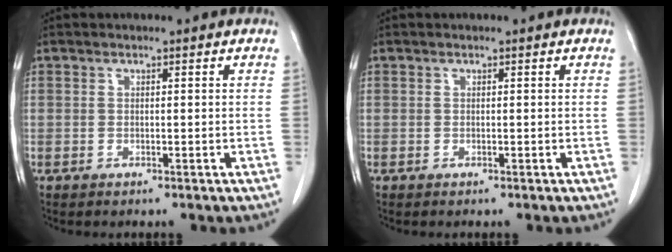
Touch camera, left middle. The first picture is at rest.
{"total": 0.0}